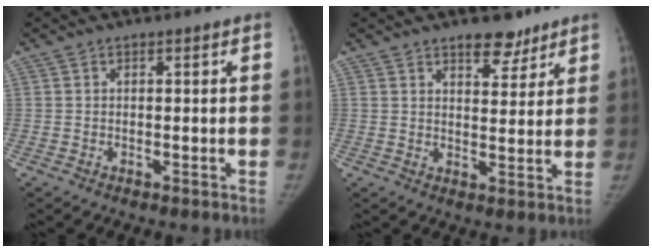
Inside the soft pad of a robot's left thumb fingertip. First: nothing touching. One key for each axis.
{"total": 6.0, "fx": 4.4, "fy": 2.9, "fz": 2.8, "tx": -0.013, "ty": -0.029, "tz": 0.066}